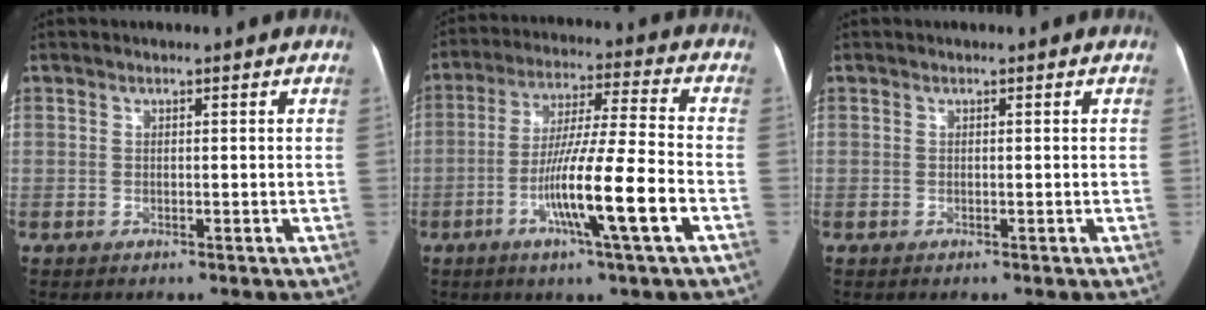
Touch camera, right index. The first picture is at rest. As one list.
[{"total": 13.7, "force": [-4.9, -0.8, 12.7], "torque": [-0.229, -0.008, -0.092]}, {"total": 0.0}]